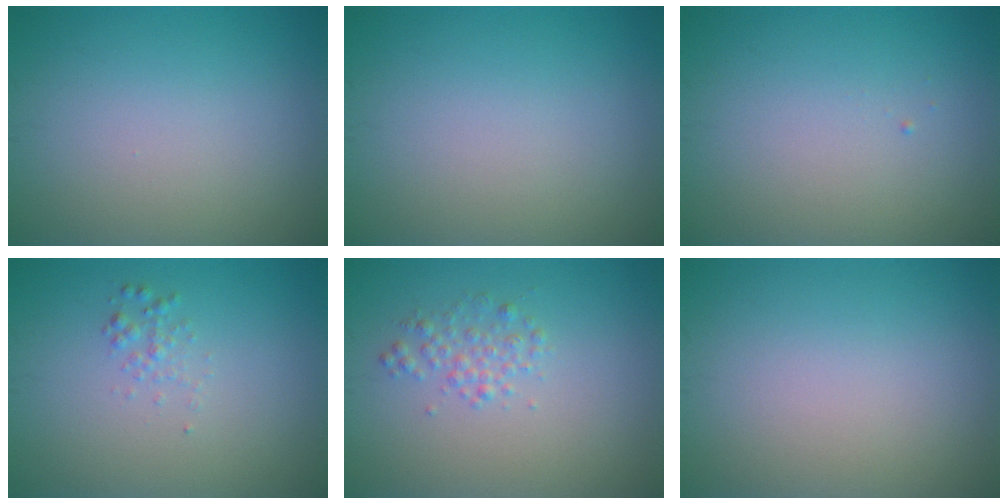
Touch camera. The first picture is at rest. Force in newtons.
{"total": 0.0}
{"total": 0.0}
{"total": 1.0, "press": 1.0, "slide": 0.0}
{"total": 1.7, "press": 1.7, "slide": 0.0}
{"total": 0.0}